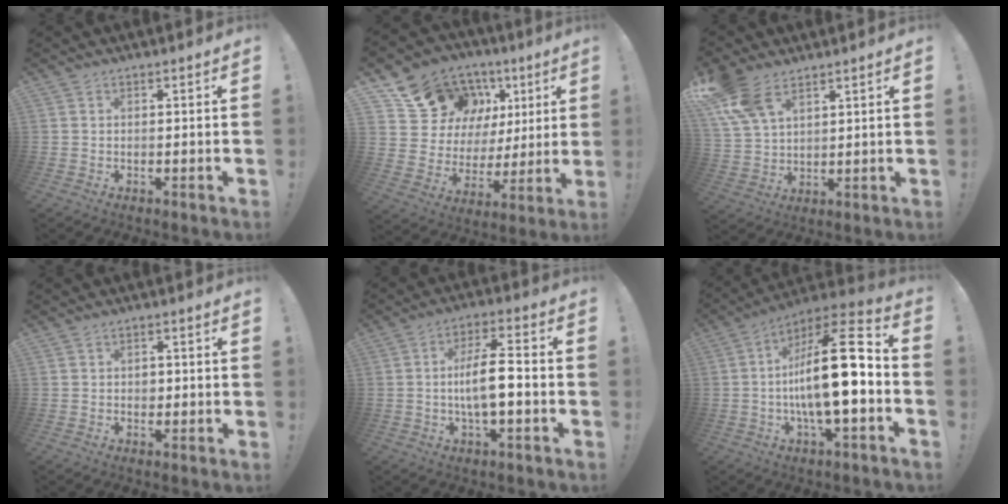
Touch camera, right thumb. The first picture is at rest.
{"total": 14.4, "force": [9.3, 10.0, 4.7], "torque": [-0.080, -0.073, 0.192]}
{"total": 11.6, "force": [7.4, 6.3, 6.3], "torque": [-0.131, -0.030, 0.148]}
{"total": 1.5, "force": [-0.5, 1.1, 0.8], "torque": [-0.009, 0.003, -0.011]}
{"total": 10.2, "force": [-1.7, 2.8, 9.7], "torque": [-0.180, 0.005, -0.037]}
{"total": 21.9, "force": [-2.2, 6.3, 20.9], "torque": [-0.338, 0.009, -0.044]}